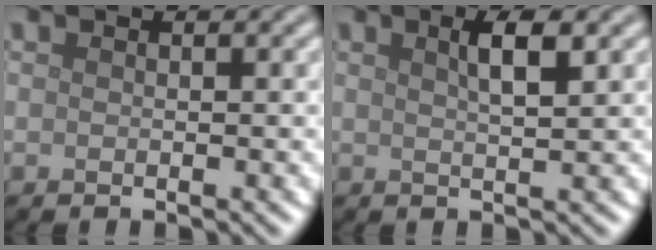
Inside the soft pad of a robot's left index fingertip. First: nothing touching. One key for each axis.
{"total": 2.7, "fx": 1.2, "fy": 0.6, "fz": 2.4, "tx": -0.033, "ty": 0.006, "tz": 0.018}